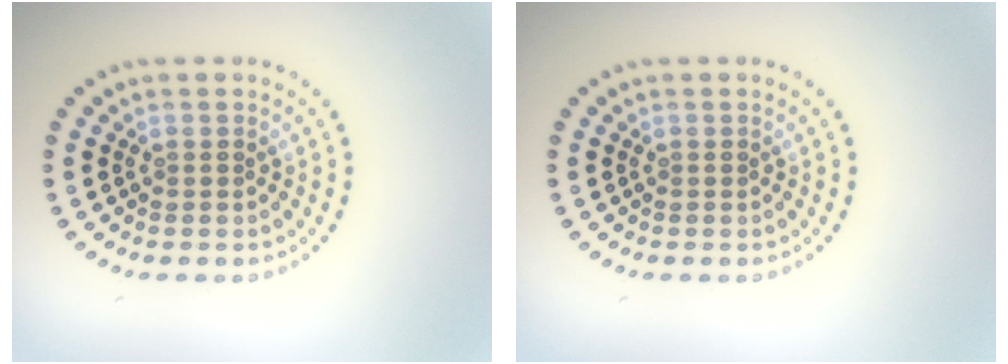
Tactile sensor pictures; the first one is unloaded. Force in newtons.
{"total": 0.0}